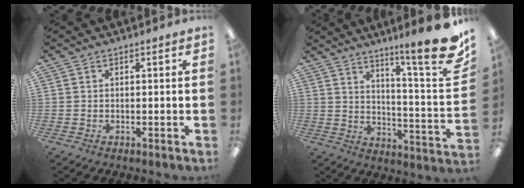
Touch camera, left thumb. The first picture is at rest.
{"total": 16.4, "force": [11.3, 1.6, 11.8], "torque": [-0.169, -0.089, 0.174]}